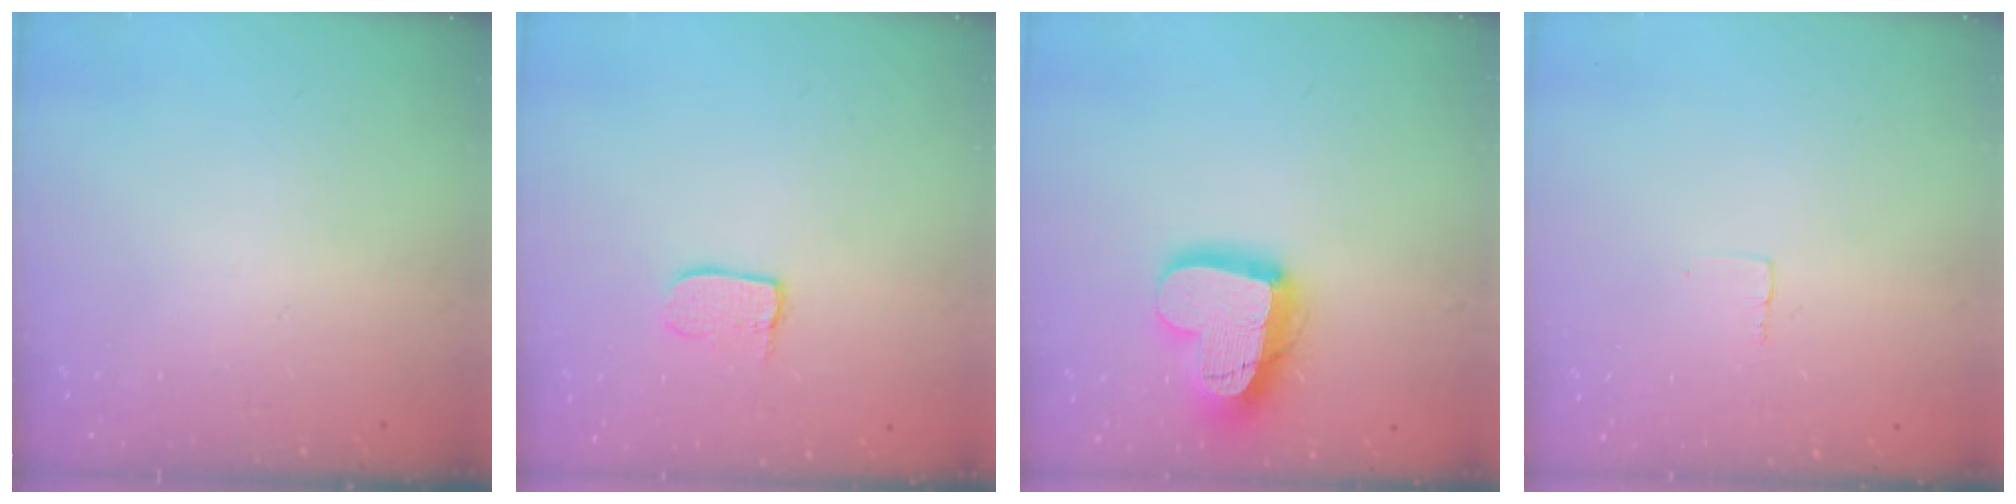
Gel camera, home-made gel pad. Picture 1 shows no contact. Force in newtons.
{"total": 5.9, "press": 5.9, "slide": 0.2}
{"total": 17.0, "press": 17.0, "slide": 1.5}
{"total": 2.4, "press": 2.4, "slide": 0.1}